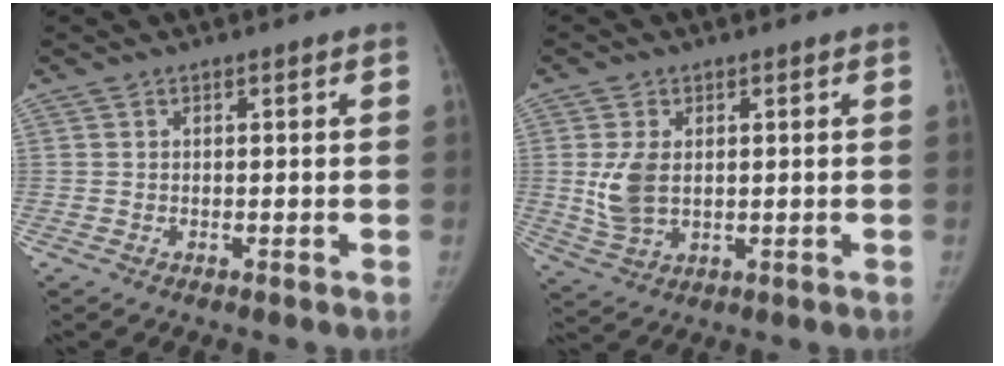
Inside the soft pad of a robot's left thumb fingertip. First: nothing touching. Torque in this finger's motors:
{"motor_torque": [0.09, 0.22, 0.48, -0.44, 0.07]}